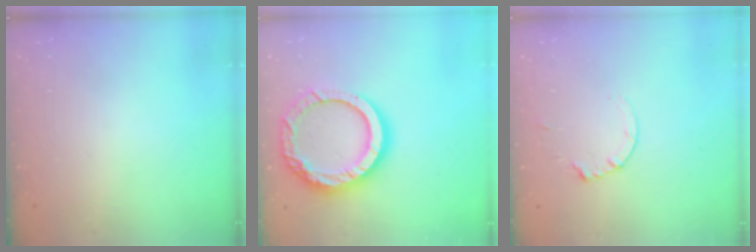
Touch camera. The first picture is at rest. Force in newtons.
{"total": 17.4, "press": 17.3, "slide": 1.6}
{"total": 1.8, "press": 1.7, "slide": 0.2}